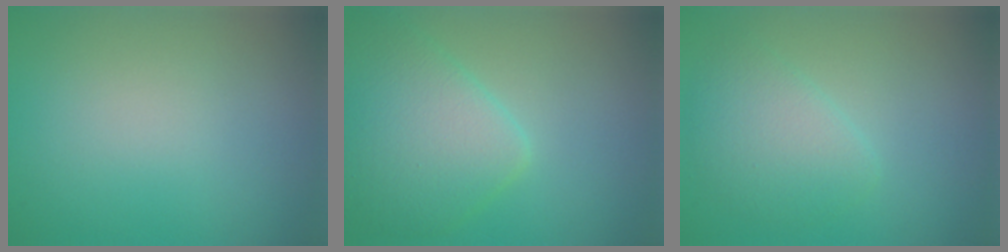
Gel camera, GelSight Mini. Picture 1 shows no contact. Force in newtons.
{"total": 5.6, "press": 5.6, "slide": 0.3}
{"total": 3.2, "press": 3.2, "slide": 0.1}